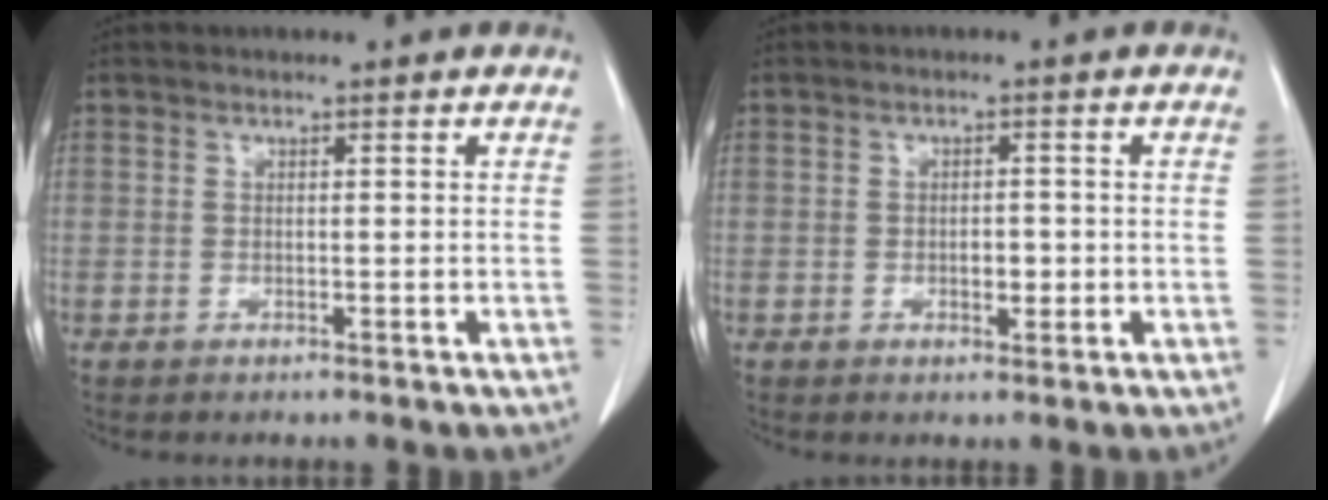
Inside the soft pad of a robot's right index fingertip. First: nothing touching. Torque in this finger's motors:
{"motor_torque": [0.43, -0.35, 0.10, 0.04]}